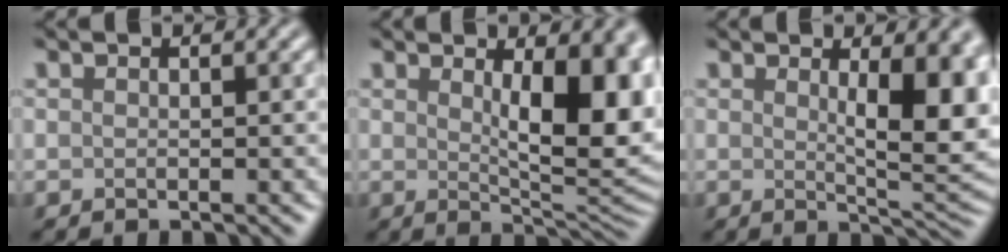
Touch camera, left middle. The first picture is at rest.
{"total": 8.5, "force": [1.7, 3.2, 7.7], "torque": [-0.100, -0.007, 0.034]}
{"total": 7.3, "force": [1.4, 2.2, 6.8], "torque": [-0.091, -0.010, 0.030]}